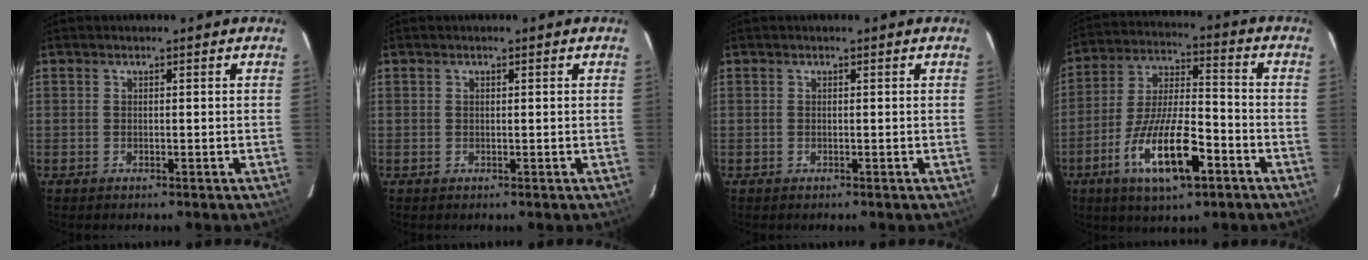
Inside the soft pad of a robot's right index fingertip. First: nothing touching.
{"total": 0.0}
{"total": 0.0}
{"total": 15.6, "force": [-7.7, 4.6, 12.8], "torque": [-0.261, -0.012, -0.137]}